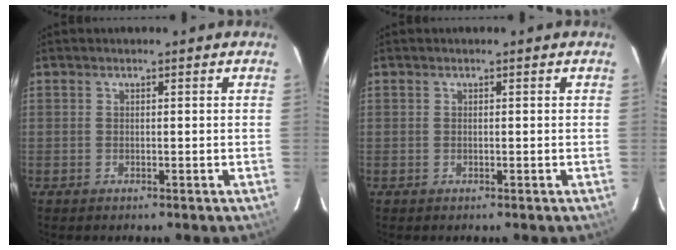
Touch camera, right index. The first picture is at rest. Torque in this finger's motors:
{"motor_torque": [0.00, 0.00, 0.03, 0.00]}